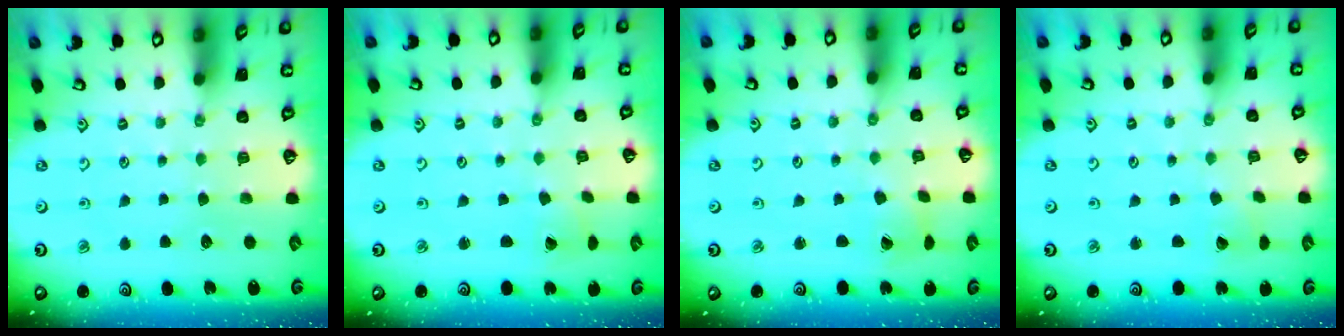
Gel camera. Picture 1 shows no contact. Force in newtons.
{"total": 1.8, "press": 1.8, "slide": 0.2}
{"total": 1.8, "press": 1.7, "slide": 0.2}
{"total": 2.7, "press": 2.7, "slide": 0.3}